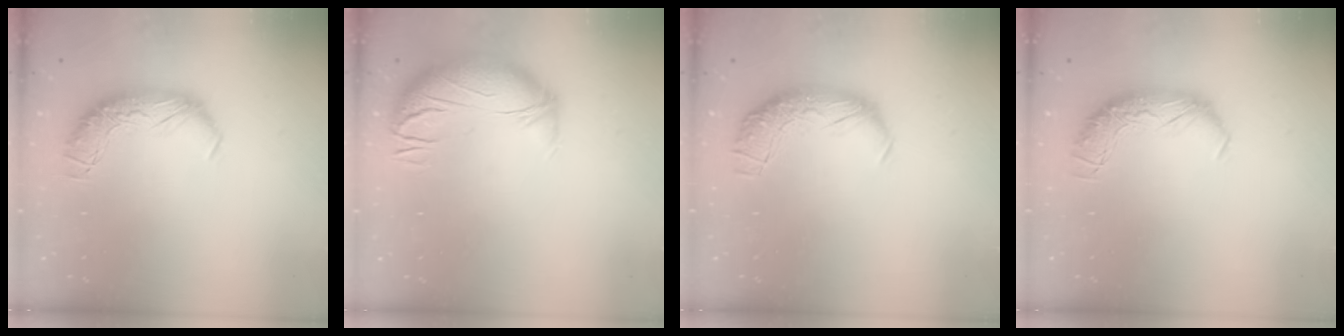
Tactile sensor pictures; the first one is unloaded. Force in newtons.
{"total": 2.4, "press": 1.1, "slide": 2.1}
{"total": 2.5, "press": 1.2, "slide": 2.2}
{"total": 0.0}